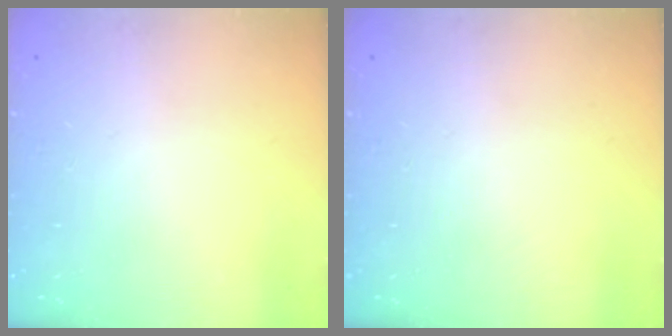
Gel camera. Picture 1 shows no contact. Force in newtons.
{"total": 0.0}